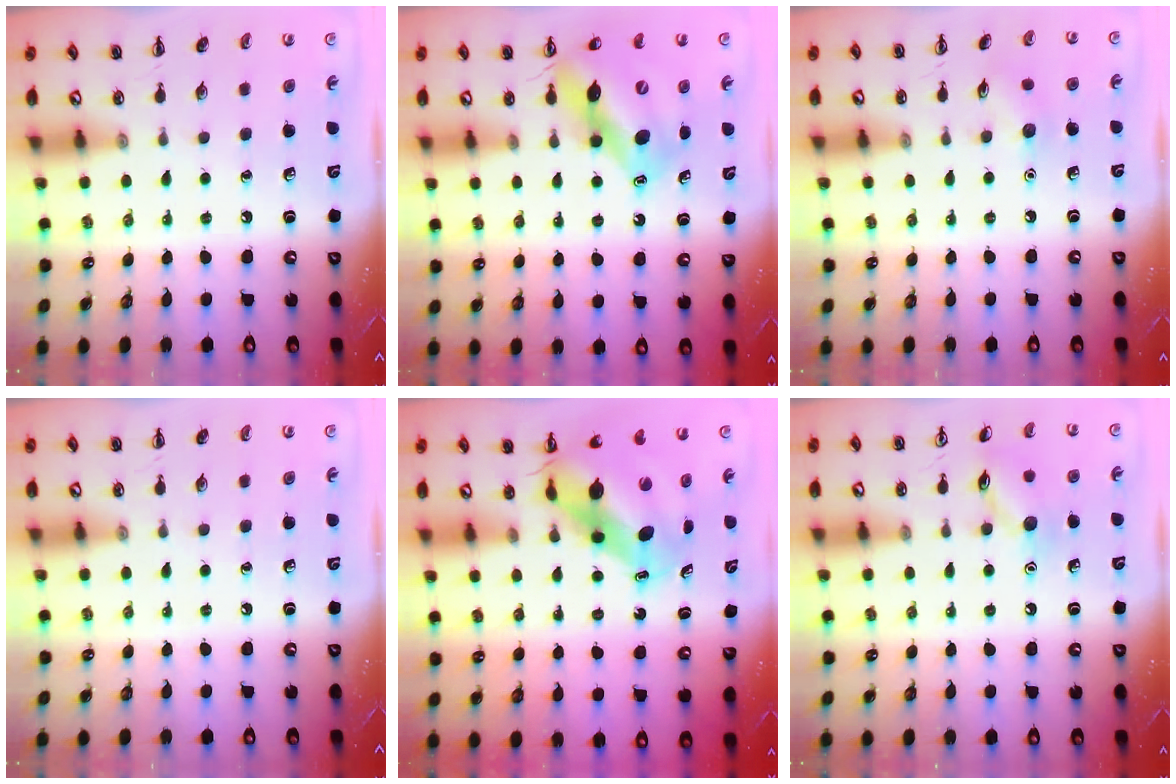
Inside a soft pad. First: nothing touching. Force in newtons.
{"total": 13.4, "press": 12.8, "slide": 4.1}
{"total": 6.3, "press": 6.2, "slide": 1.5}
{"total": 0.0}
{"total": 10.0, "press": 9.7, "slide": 2.7}
{"total": 9.3, "press": 9.3, "slide": 0.5}